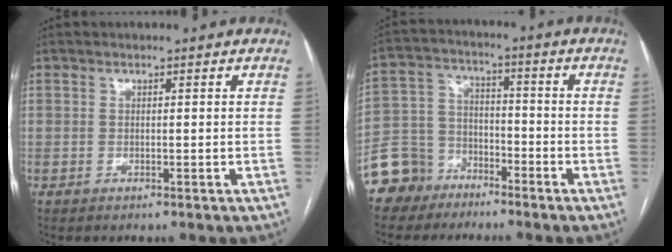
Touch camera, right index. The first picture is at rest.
{"total": 8.4, "force": [-6.1, 5.7, 0.2], "torque": [-0.010, 0.022, -0.121]}